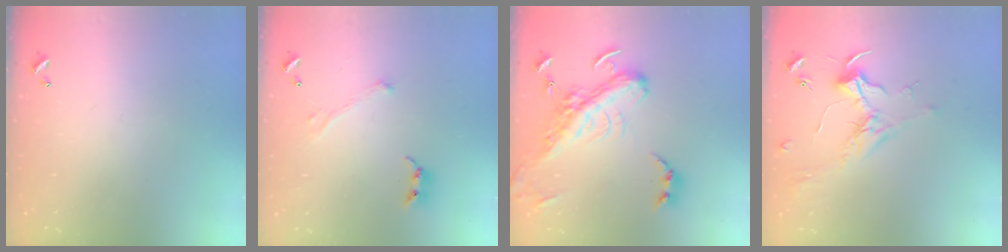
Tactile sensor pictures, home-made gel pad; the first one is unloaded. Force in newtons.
{"total": 1.8, "press": 1.6, "slide": 0.9}
{"total": 9.5, "press": 9.3, "slide": 2.2}
{"total": 1.8, "press": 1.6, "slide": 0.7}